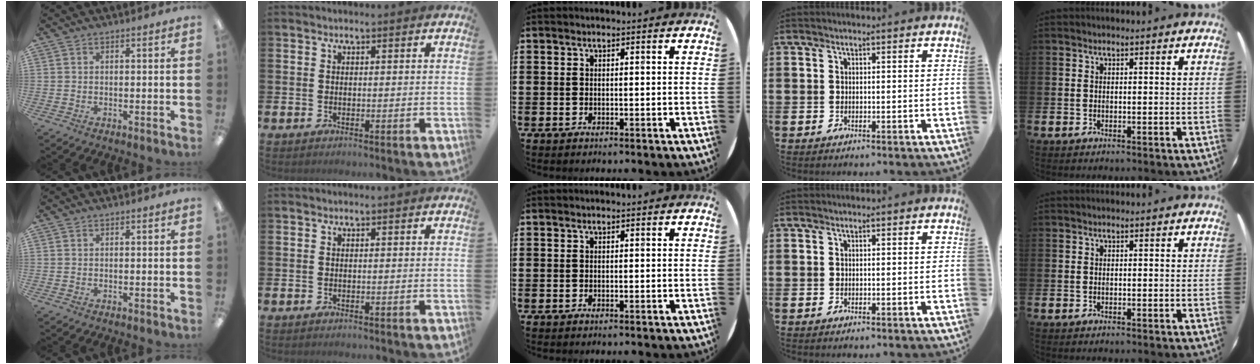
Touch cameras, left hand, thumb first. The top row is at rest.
{}